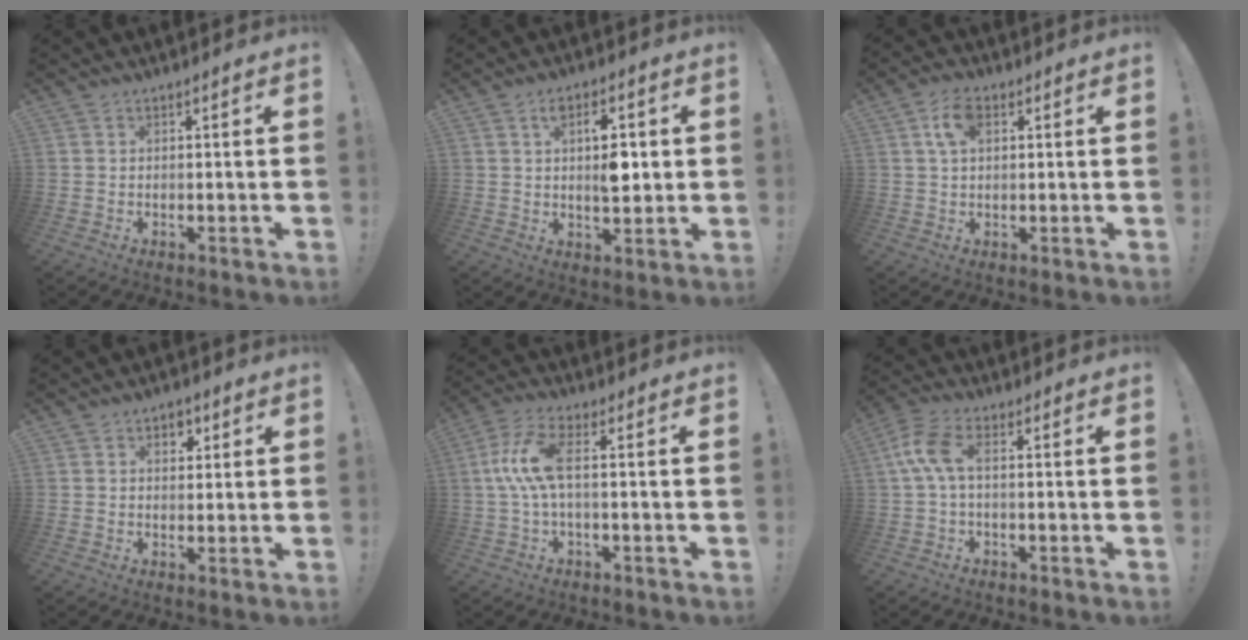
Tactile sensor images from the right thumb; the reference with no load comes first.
{"total": 8.9, "force": [1.5, 4.6, 7.5], "torque": [-0.115, -0.001, 0.020]}
{"total": 6.5, "force": [2.2, 3.7, 4.9], "torque": [-0.086, 0.007, 0.040]}
{"total": 3.8, "force": [1.6, 2.9, 1.9], "torque": [-0.008, -0.005, 0.022]}
{"total": 9.7, "force": [0.5, 2.7, 9.3], "torque": [-0.187, 0.003, 0.009]}
{"total": 7.7, "force": [0.6, 3.0, 7.0], "torque": [-0.150, 0.003, 0.013]}